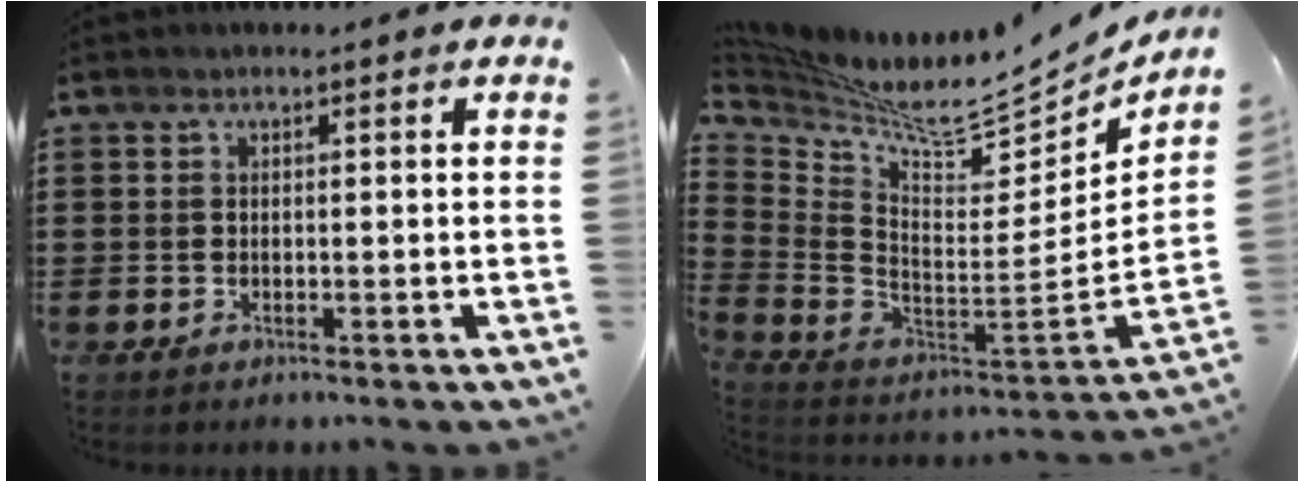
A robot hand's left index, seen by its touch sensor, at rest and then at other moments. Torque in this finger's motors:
{"motor_torque": [0.65, -1.49, -0.06, 0.03]}